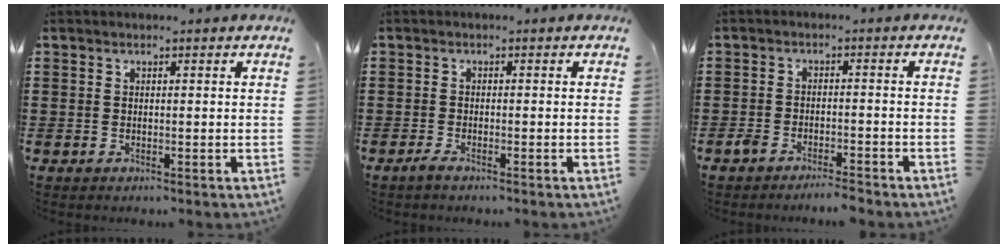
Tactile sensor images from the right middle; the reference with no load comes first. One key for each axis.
{"total": 1.3, "fx": -1.1, "fy": 0.1, "fz": 0.7, "tx": -0.022, "ty": -0.002, "tz": -0.023}
{"total": 2.9, "fx": -2.8, "fy": 0.4, "fz": 0.6, "tx": -0.022, "ty": 0.000, "tz": -0.059}